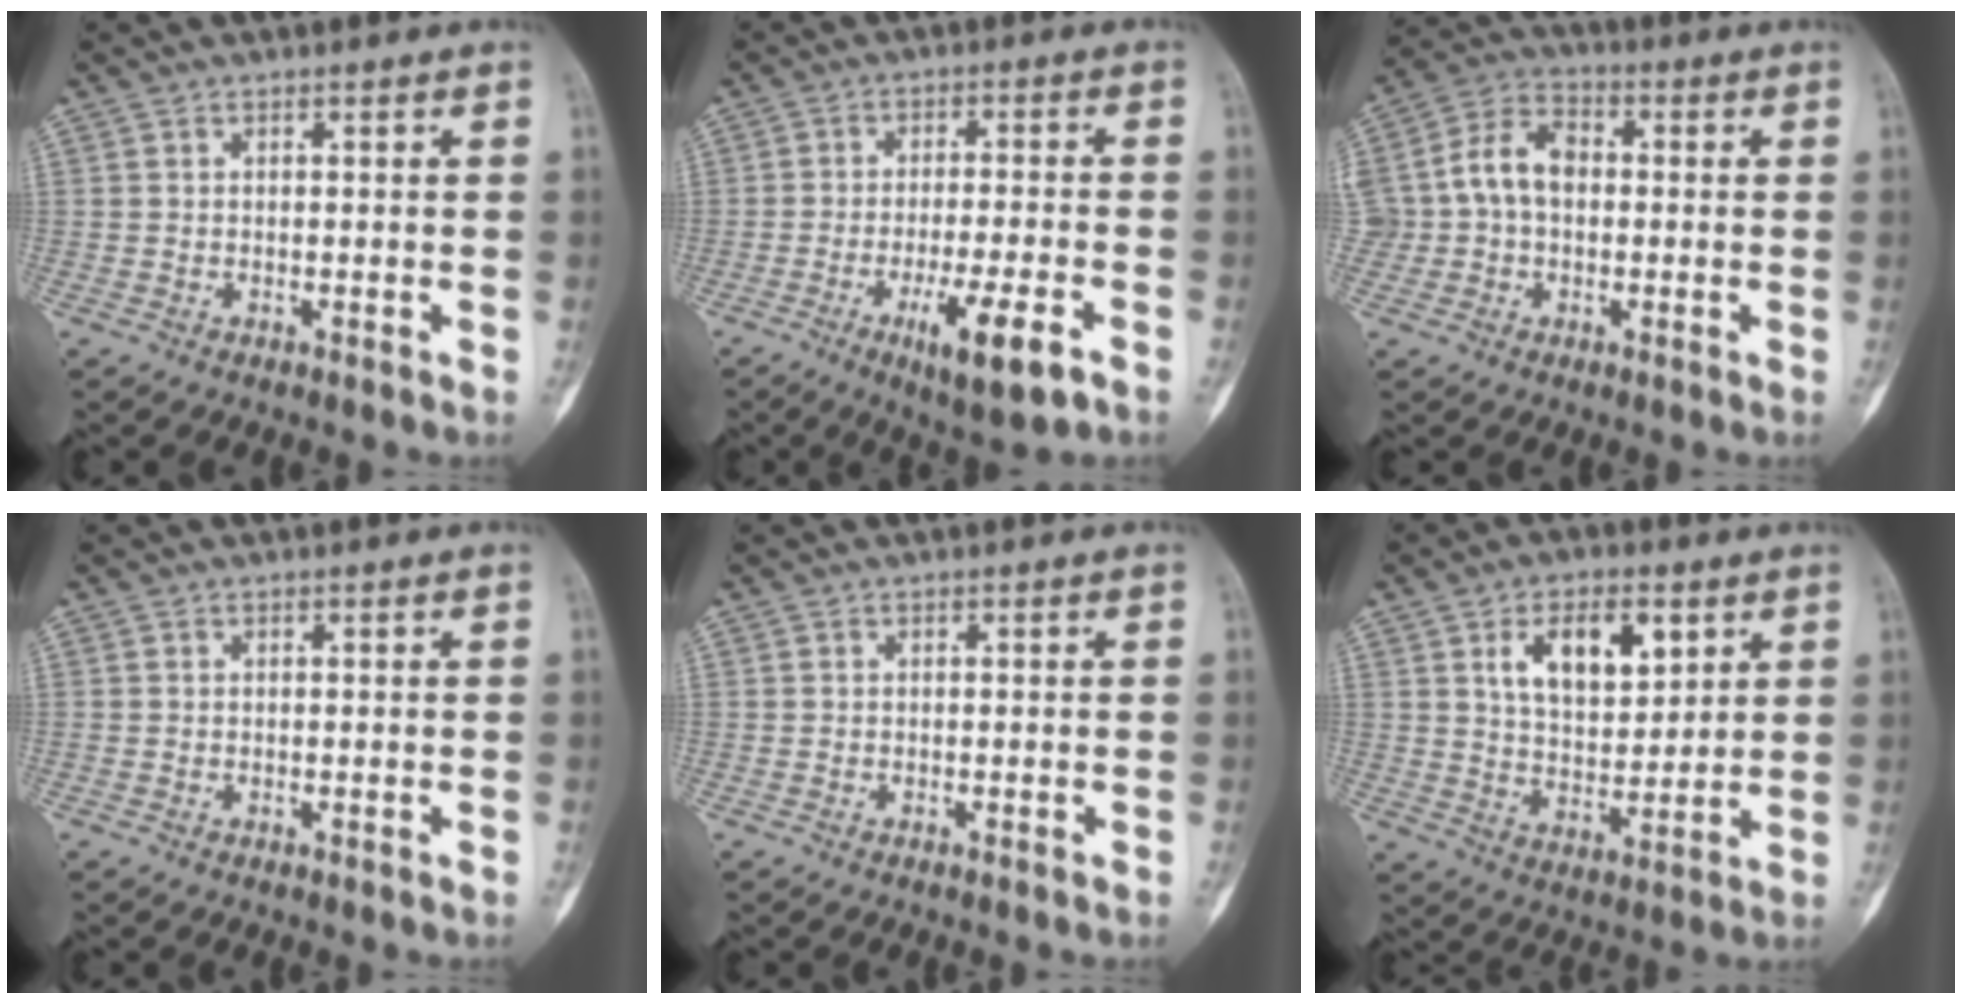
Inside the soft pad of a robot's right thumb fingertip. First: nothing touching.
{"total": 10.0, "force": [-4.8, 2.1, 8.5], "torque": [-0.147, 0.008, -0.070]}
{"total": 10.6, "force": [0.2, 8.0, 7.0], "torque": [-0.119, 0.037, -0.002]}
{"total": 0.0}
{"total": 0.0}
{"total": 11.9, "force": [5.0, 6.4, 8.6], "torque": [-0.111, -0.021, 0.091]}